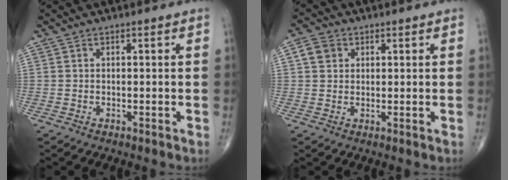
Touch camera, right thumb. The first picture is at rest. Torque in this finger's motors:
{"motor_torque": [-0.35, 0.32, 0.02, -0.02, 0.01]}